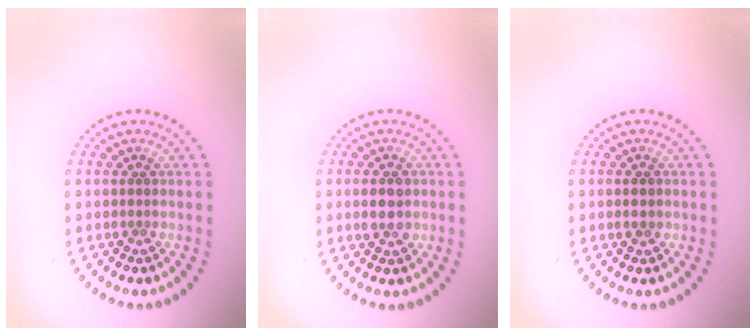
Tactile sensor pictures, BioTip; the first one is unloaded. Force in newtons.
{"total": 2.2, "press": 2.2, "slide": 0.2}
{"total": 1.5, "press": 1.5, "slide": 0.1}